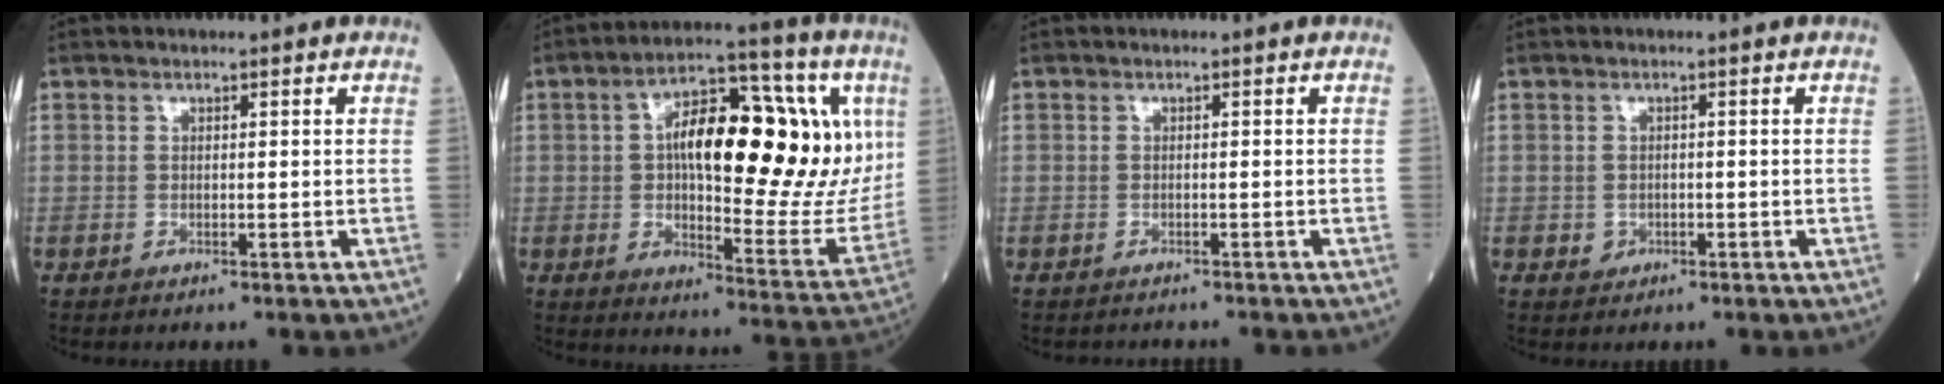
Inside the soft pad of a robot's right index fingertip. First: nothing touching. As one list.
[{"total": 24.9, "force": [5.6, 8.2, 22.8], "torque": [-0.324, 0.042, 0.081]}, {"total": 1.7, "force": [-1.6, 0.3, 0.3], "torque": [-0.007, -0.003, -0.019]}, {"total": 1.2, "force": [-0.4, 1.1, 0.3], "torque": [-0.004, 0.003, -0.002]}]